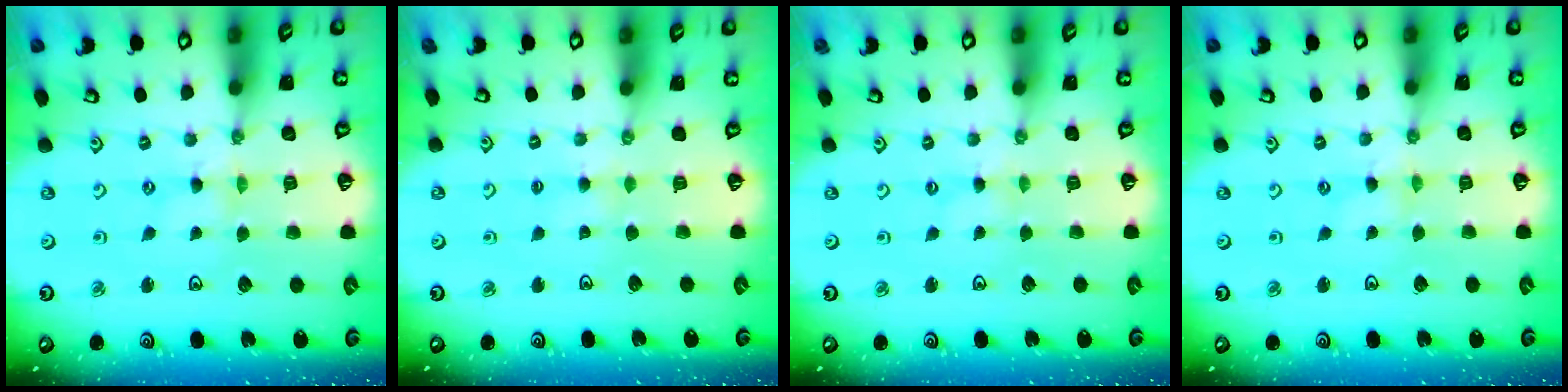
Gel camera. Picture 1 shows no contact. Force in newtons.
{"total": 3.4, "press": 3.4, "slide": 0.5}
{"total": 0.8, "press": 0.7, "slide": 0.2}
{"total": 0.0}